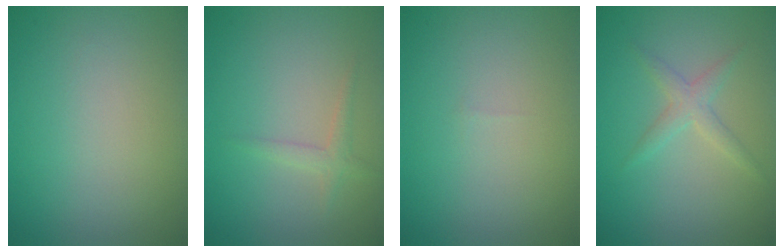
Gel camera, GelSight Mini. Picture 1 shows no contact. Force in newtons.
{"total": 1.4, "press": 1.4, "slide": 0.0}
{"total": 0.0}
{"total": 1.8, "press": 1.8, "slide": 0.1}